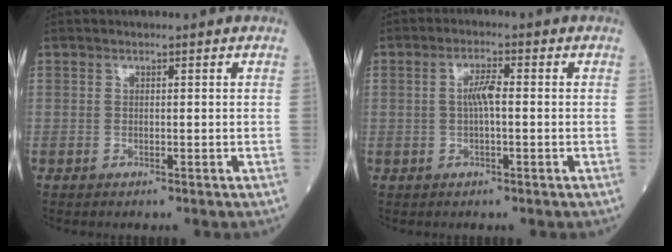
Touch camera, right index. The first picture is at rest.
{"total": 3.3, "force": [0.1, 0.6, 3.3], "torque": [-0.065, 0.009, 0.001]}